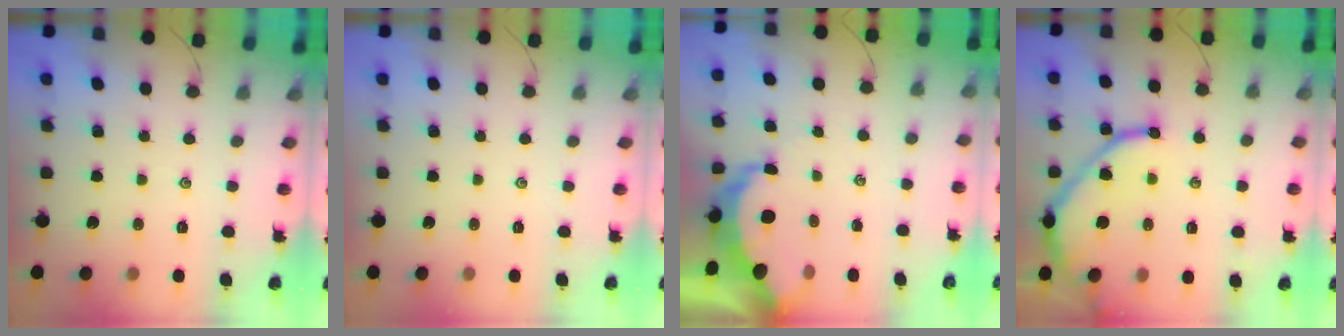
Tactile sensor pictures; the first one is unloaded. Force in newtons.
{"total": 0.0}
{"total": 7.4, "press": 7.3, "slide": 0.8}
{"total": 10.9, "press": 10.8, "slide": 1.0}